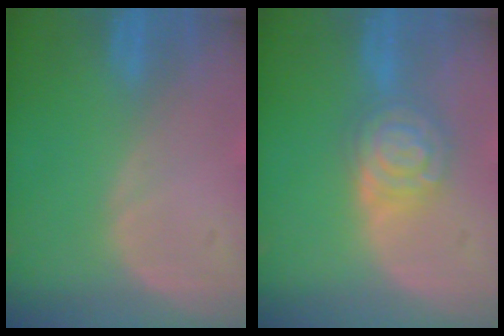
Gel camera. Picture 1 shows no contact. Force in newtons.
{"total": 6.2, "press": 6.2, "slide": 0.4}